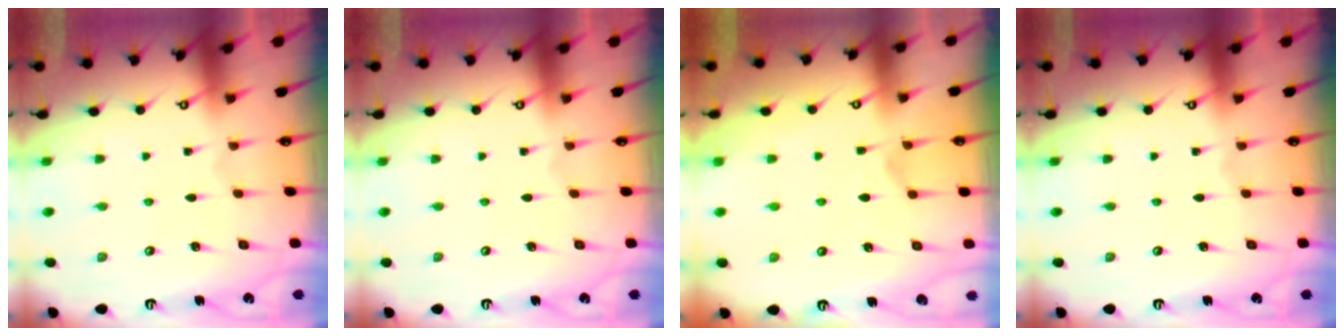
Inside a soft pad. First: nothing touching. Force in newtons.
{"total": 0.0}
{"total": 1.7, "press": 1.0, "slide": 1.4}
{"total": 0.0}